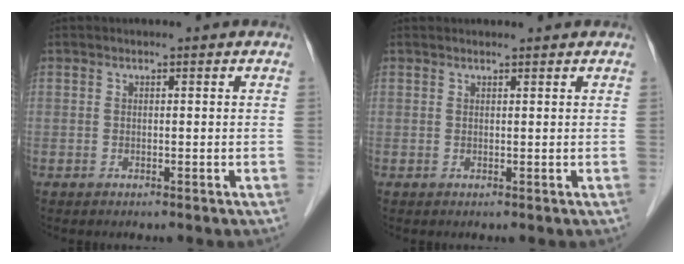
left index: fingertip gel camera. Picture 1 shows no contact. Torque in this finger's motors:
{"motor_torque": [0.30, -0.23, 0.01, -0.01]}